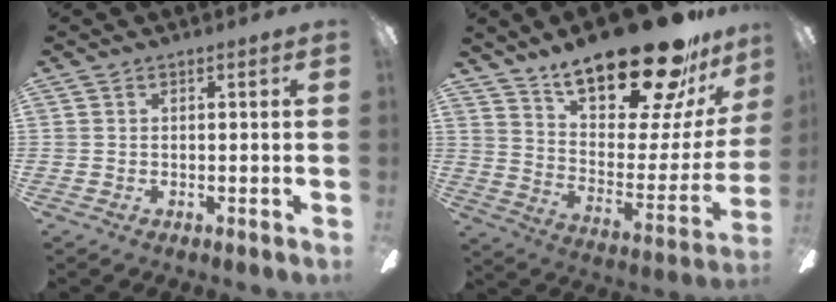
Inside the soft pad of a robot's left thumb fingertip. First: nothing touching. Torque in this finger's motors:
{"motor_torque": [3.23, 1.78, 1.34, -1.43, 0.21]}